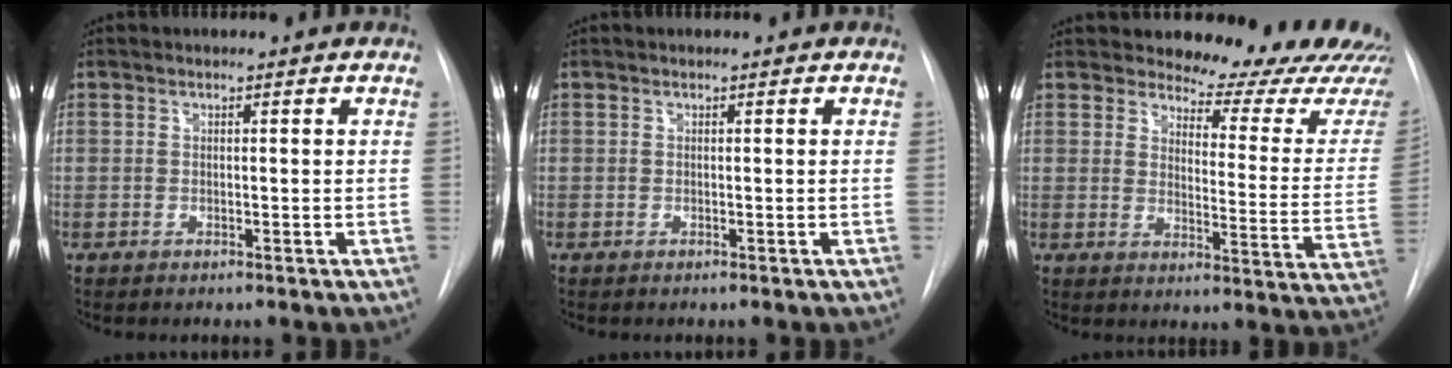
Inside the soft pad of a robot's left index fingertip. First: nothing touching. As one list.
[{"total": 0.0}, {"total": 18.2, "force": [17.2, 3.2, 4.7], "torque": [-0.041, -0.108, 0.183]}]